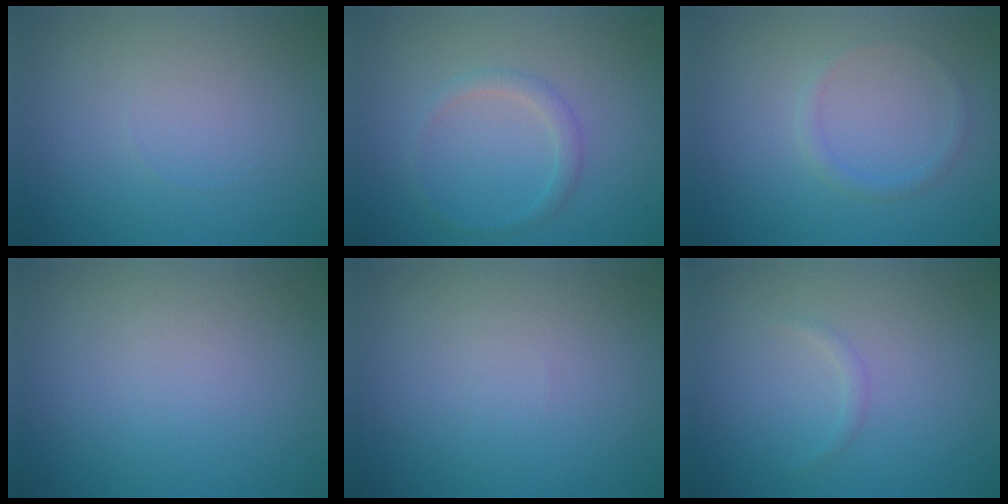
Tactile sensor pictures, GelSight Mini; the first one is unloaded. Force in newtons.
{"total": 1.6, "press": 1.6, "slide": 0.1}
{"total": 0.9, "press": 0.9, "slide": 0.1}
{"total": 0.0}
{"total": 0.0}
{"total": 0.6, "press": 0.6, "slide": 0.0}